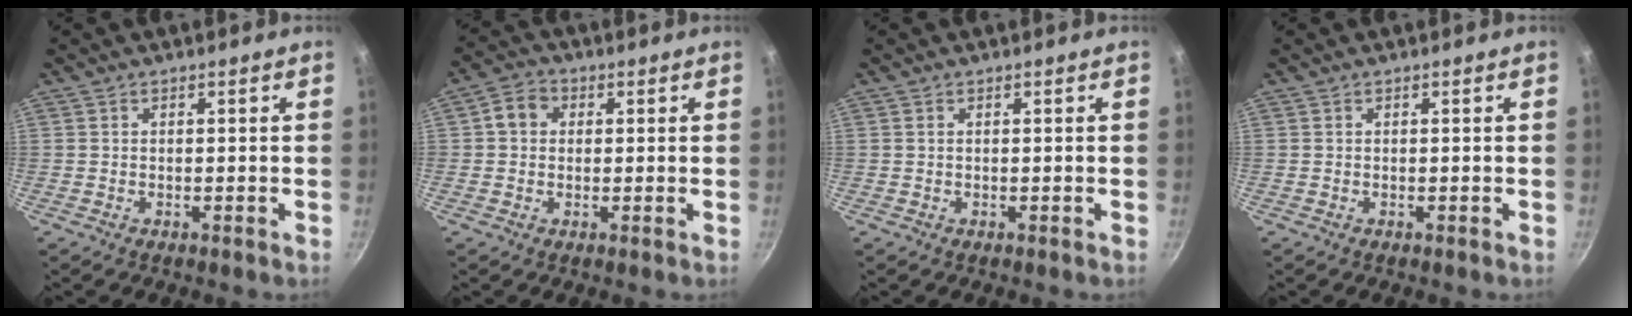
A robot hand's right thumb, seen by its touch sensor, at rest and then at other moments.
{"total": 4.7, "force": [0.8, 4.0, 2.3], "torque": [-0.024, 0.008, 0.001]}
{"total": 0.0}
{"total": 0.0}